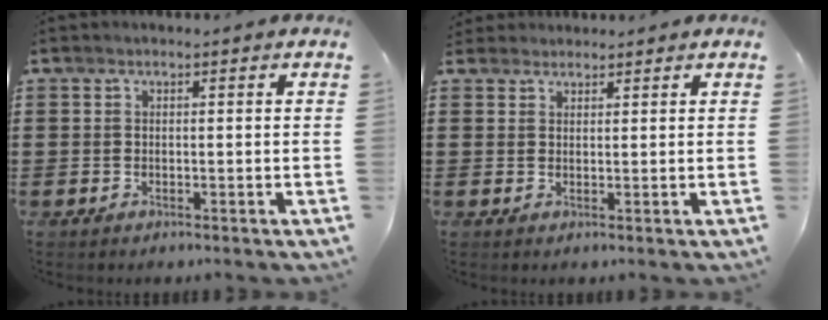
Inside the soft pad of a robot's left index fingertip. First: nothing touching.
{"total": 1.7, "force": [1.6, 0.6, 0.0], "torque": [-0.004, 0.005, 0.033]}